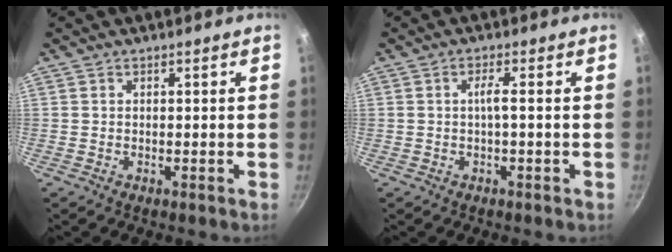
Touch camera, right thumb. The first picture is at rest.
{"total": 2.2, "force": [-0.3, 0.1, 2.2], "torque": [-0.047, 0.005, -0.005]}